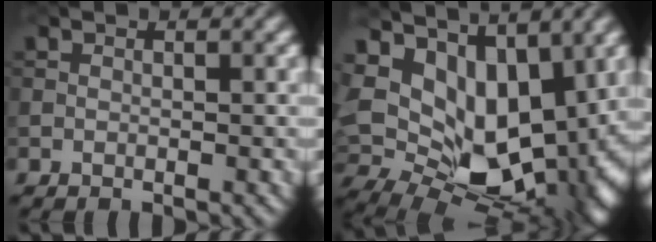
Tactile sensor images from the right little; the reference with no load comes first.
{"total": 14.1, "force": [3.0, 9.4, 10.1], "torque": [-0.169, -0.027, 0.072]}